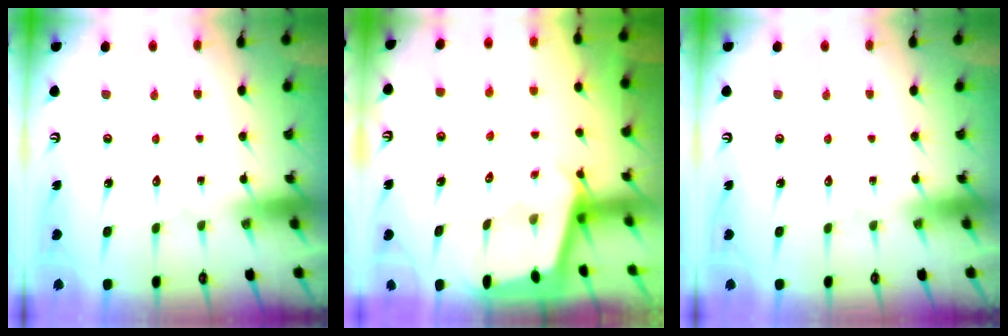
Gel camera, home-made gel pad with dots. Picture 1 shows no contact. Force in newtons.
{"total": 1.8, "press": 1.8, "slide": 0.2}
{"total": 0.0}